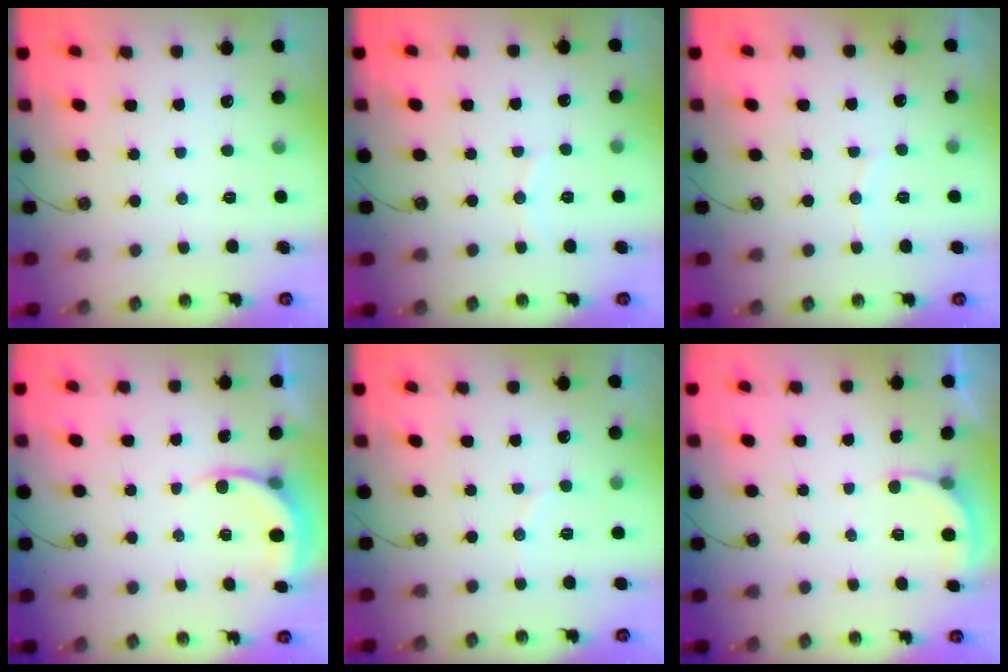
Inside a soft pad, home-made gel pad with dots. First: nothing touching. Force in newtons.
{"total": 5.2, "press": 5.2, "slide": 0.6}
{"total": 4.4, "press": 4.4, "slide": 0.5}
{"total": 5.4, "press": 5.4, "slide": 0.2}
{"total": 4.4, "press": 4.2, "slide": 1.0}
{"total": 2.9, "press": 2.9, "slide": 0.3}